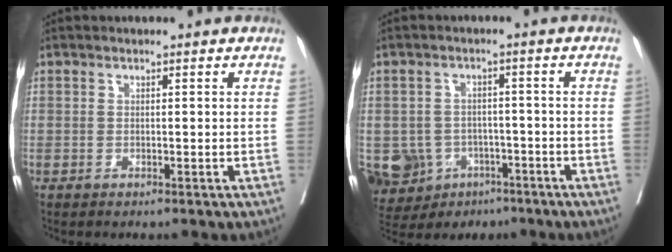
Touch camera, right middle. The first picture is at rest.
{"total": 9.9, "force": [-4.6, 8.4, 2.7], "torque": [-0.064, 0.012, -0.060]}